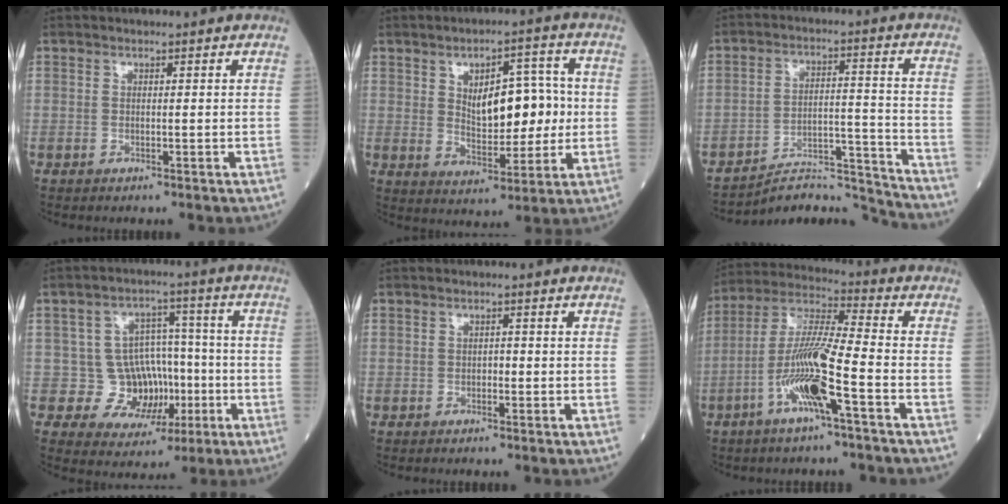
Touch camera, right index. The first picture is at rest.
{"total": 10.0, "force": [1.2, 4.5, 8.8], "torque": [-0.132, 0.014, 0.028]}
{"total": 10.0, "force": [-9.9, 0.2, -0.4], "torque": [0.018, 0.050, -0.159]}
{"total": 8.7, "force": [-1.5, 8.1, 3.0], "torque": [-0.031, 0.030, -0.014]}
{"total": 0.6, "force": [-0.2, 0.4, 0.4], "torque": [-0.003, 0.003, -0.006]}
{"total": 12.1, "force": [-4.6, 0.3, 11.2], "torque": [-0.229, 0.002, -0.093]}